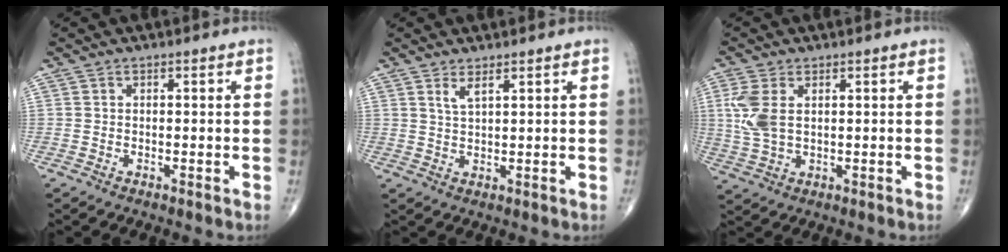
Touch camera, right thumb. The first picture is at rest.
{"total": 2.4, "force": [1.5, 0.6, 1.8], "torque": [-0.038, -0.010, 0.035]}
{"total": 6.7, "force": [1.5, 3.9, 5.3], "torque": [-0.128, -0.002, 0.035]}